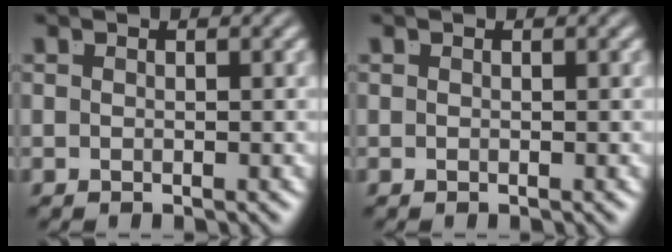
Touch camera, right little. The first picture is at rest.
{"total": 0.0}